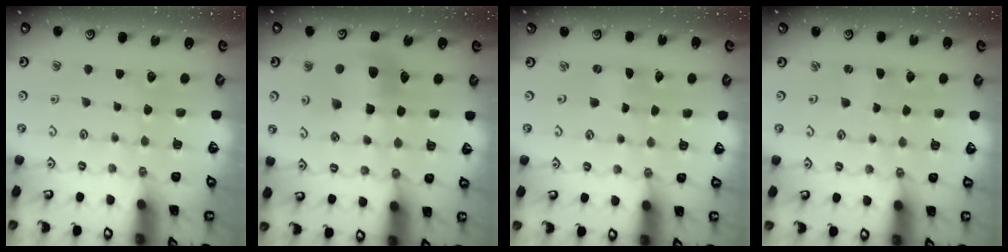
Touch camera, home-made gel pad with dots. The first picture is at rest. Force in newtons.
{"total": 8.5, "press": 8.4, "slide": 1.2}
{"total": 0.0}
{"total": 0.9, "press": 0.8, "slide": 0.2}